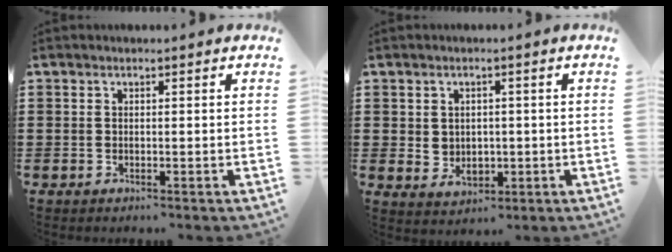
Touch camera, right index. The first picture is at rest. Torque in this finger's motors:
{"motor_torque": [1.07, 1.06, 0.01, 0.01]}